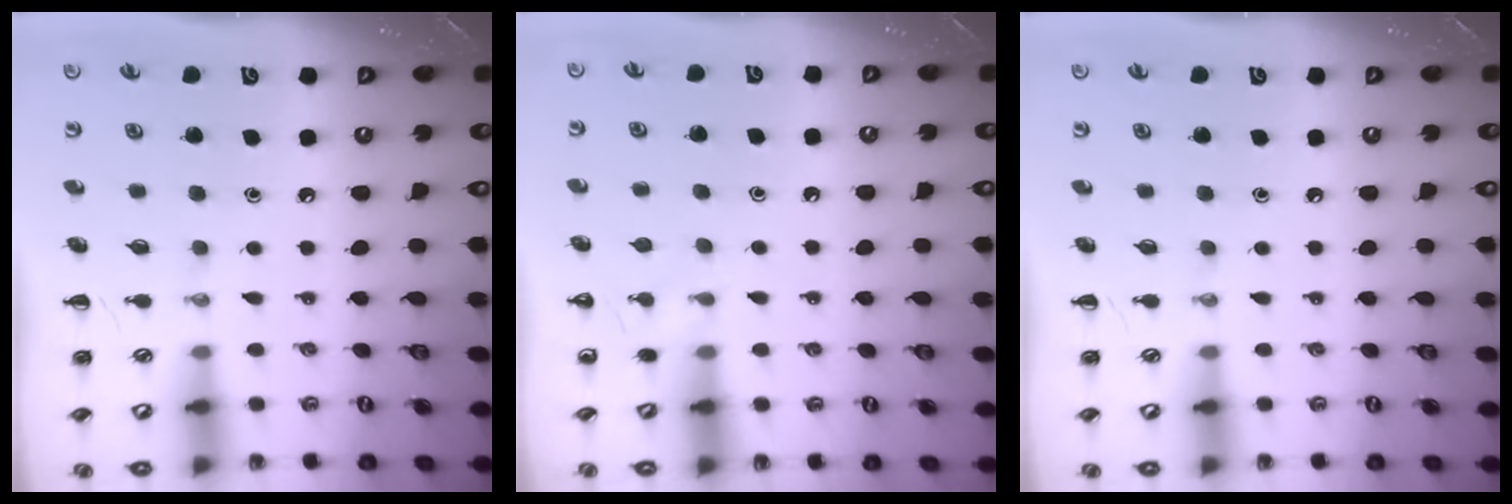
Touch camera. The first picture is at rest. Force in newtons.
{"total": 3.6, "press": 3.4, "slide": 1.2}
{"total": 0.0}